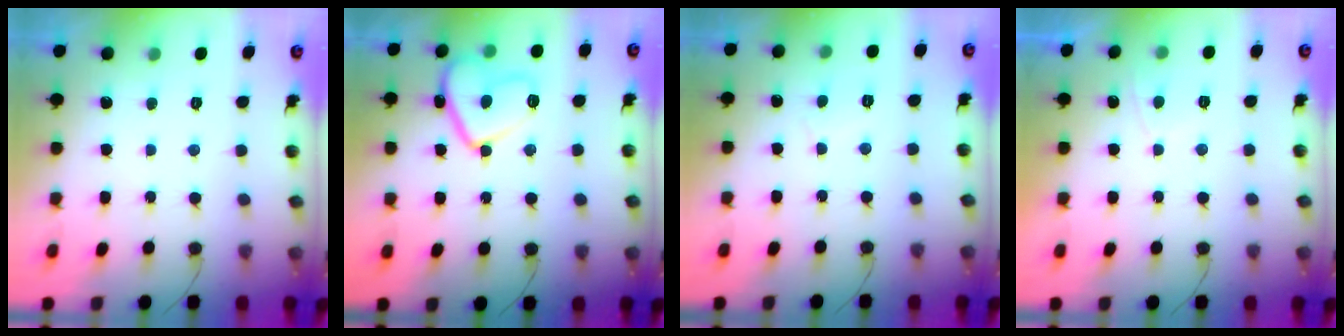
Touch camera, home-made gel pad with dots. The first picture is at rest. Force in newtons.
{"total": 13.5, "press": 13.5, "slide": 1.0}
{"total": 2.6, "press": 2.6, "slide": 0.2}
{"total": 1.1, "press": 0.9, "slide": 0.6}